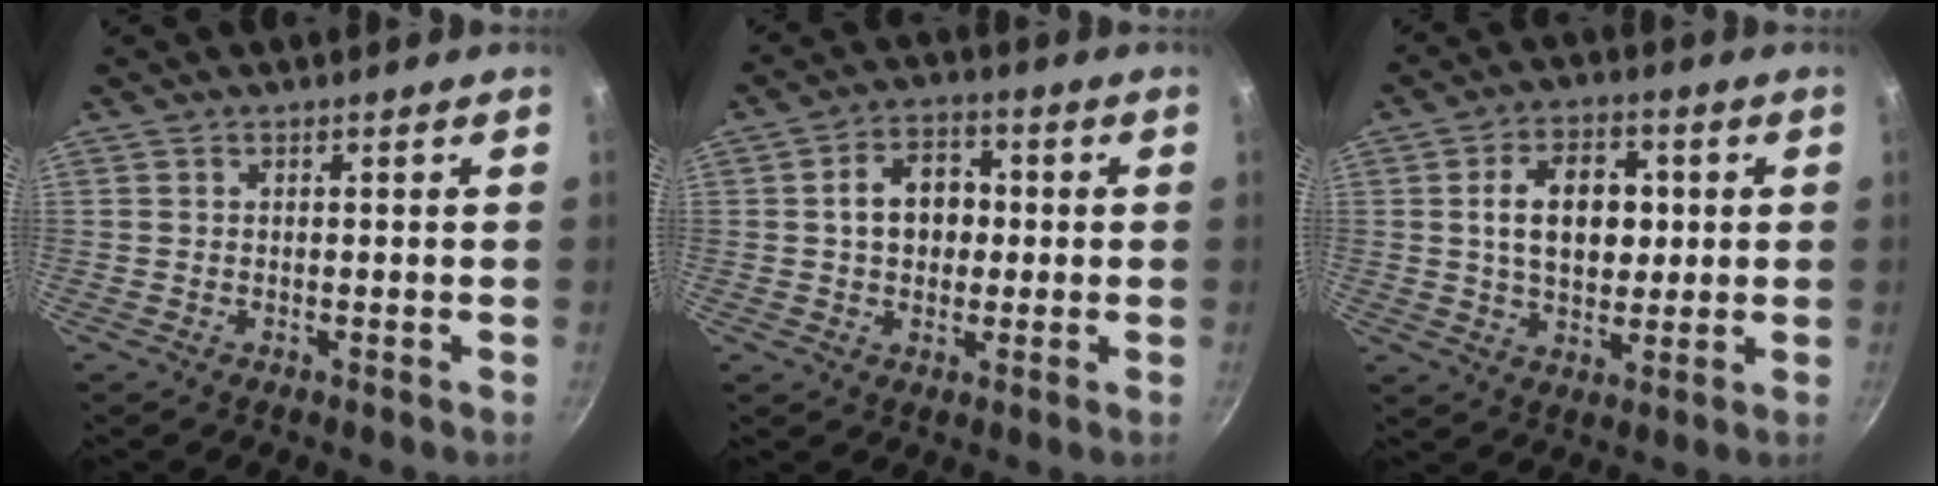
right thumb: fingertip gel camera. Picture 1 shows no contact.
{"total": 8.8, "force": [0.5, 6.6, 5.8], "torque": [-0.060, 0.017, 0.000]}
{"total": 12.5, "force": [1.8, 8.4, 9.0], "torque": [-0.115, 0.003, 0.026]}